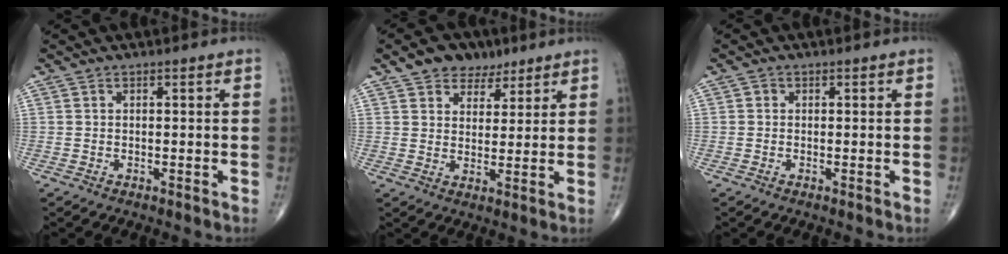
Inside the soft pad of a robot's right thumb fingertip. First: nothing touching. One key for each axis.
{"total": 7.7, "fx": 5.0, "fy": 5.0, "fz": 3.1, "tx": -0.012, "ty": -0.019, "tz": 0.079}
{"total": 0.7, "fx": 0.1, "fy": 0.6, "fz": 0.2, "tx": 0.002, "ty": 0.002, "tz": 0.001}